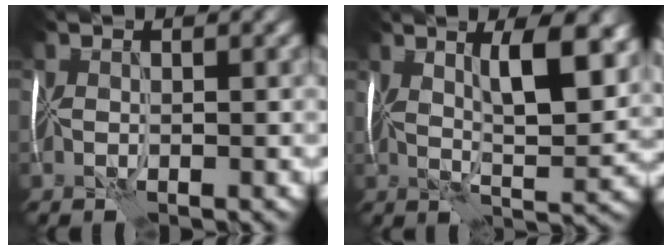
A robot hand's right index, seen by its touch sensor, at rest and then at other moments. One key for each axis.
{"total": 7.5, "fx": 2.7, "fy": 1.8, "fz": 6.7, "tx": -0.110, "ty": 0.005, "tz": 0.040}